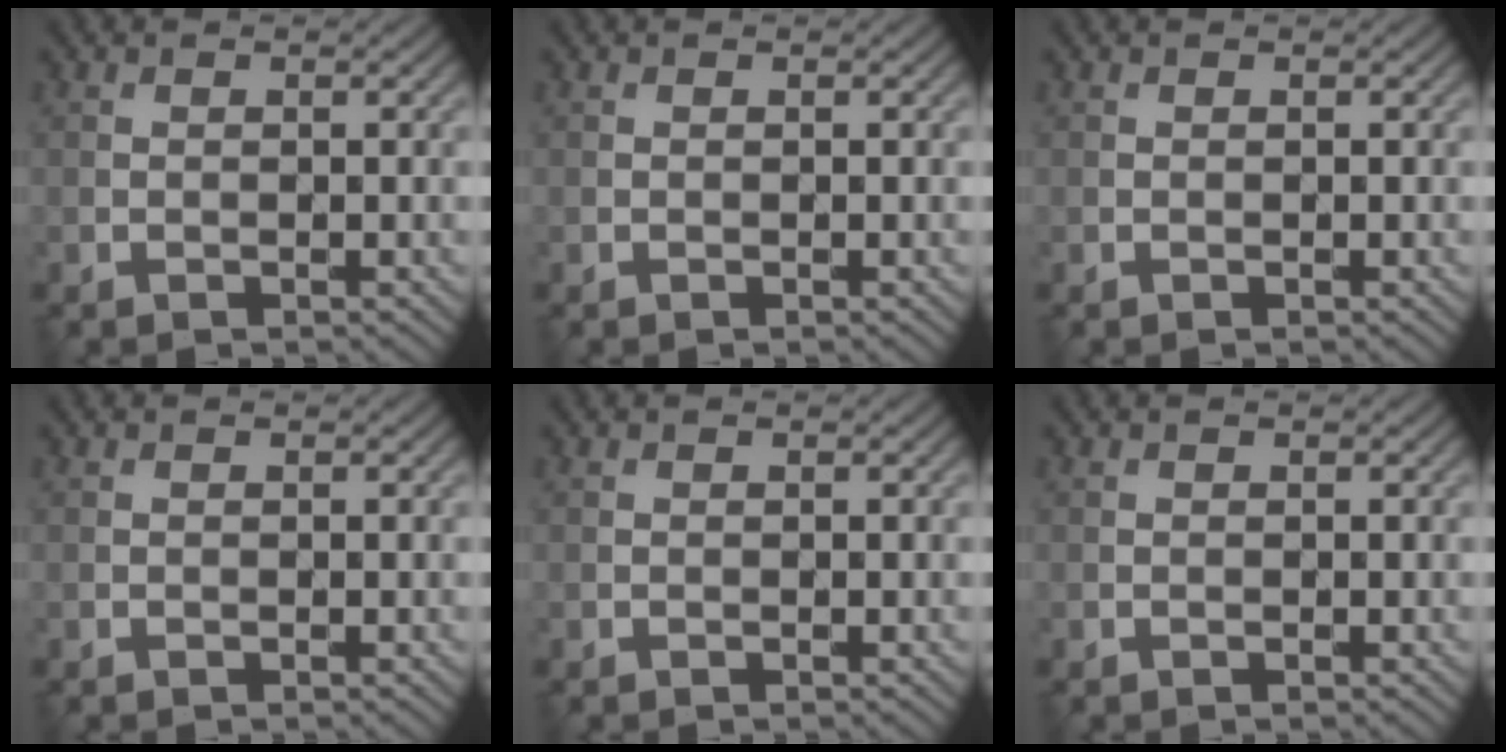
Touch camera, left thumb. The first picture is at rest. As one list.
[{"total": 0.0}, {"total": 0.0}, {"total": 0.0}, {"total": 0.0}, {"total": 0.0}]